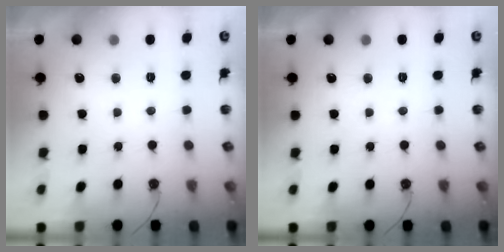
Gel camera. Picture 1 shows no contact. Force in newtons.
{"total": 0.0}